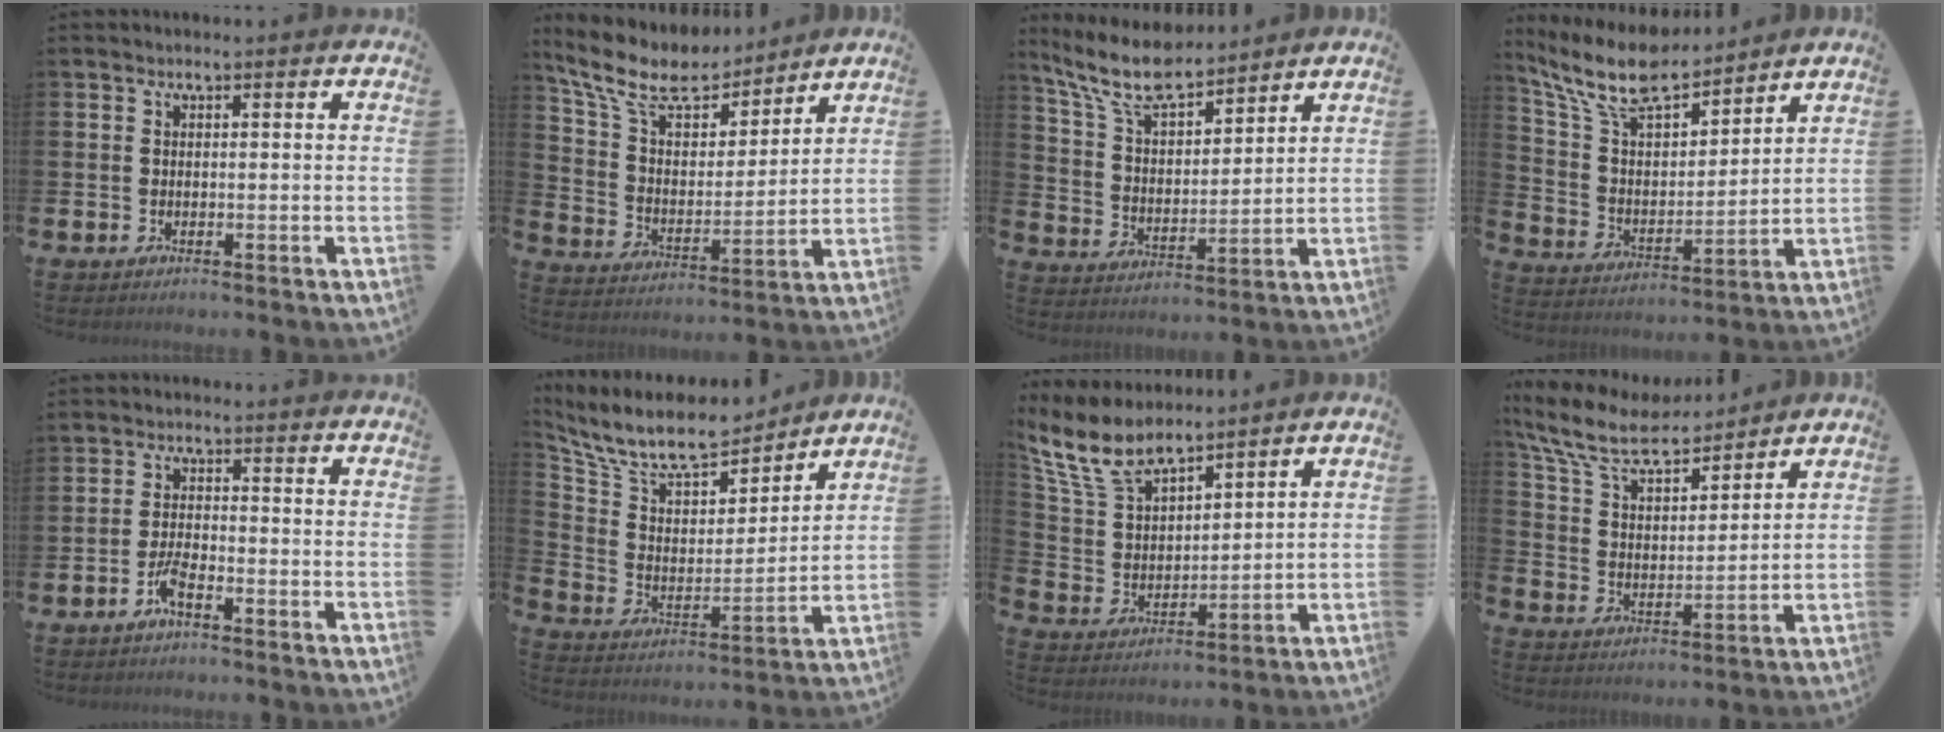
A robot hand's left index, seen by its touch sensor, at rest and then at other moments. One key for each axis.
{"total": 10.9, "fx": 9.3, "fy": 4.1, "fz": 4.0, "tx": -0.122, "ty": -0.055, "tz": 0.166}
{"total": 9.0, "fx": 8.0, "fy": 2.0, "fz": 3.7, "tx": -0.106, "ty": -0.034, "tz": 0.146}
{"total": 10.5, "fx": 9.4, "fy": 2.6, "fz": 4.0, "tx": -0.125, "ty": -0.053, "tz": 0.168}
{"total": 3.0, "fx": -2.0, "fy": 0.6, "fz": 2.1, "tx": -0.049, "ty": 0.005, "tz": -0.038}
{"total": 10.5, "fx": 9.6, "fy": 3.1, "fz": 3.0, "tx": -0.104, "ty": -0.065, "tz": 0.168}
{"total": 9.0, "fx": 7.8, "fy": 2.9, "fz": 3.3, "tx": -0.102, "ty": -0.032, "tz": 0.145}
{"total": 10.0, "fx": 8.7, "fy": 3.0, "fz": 3.9, "tx": -0.121, "ty": -0.049, "tz": 0.155}